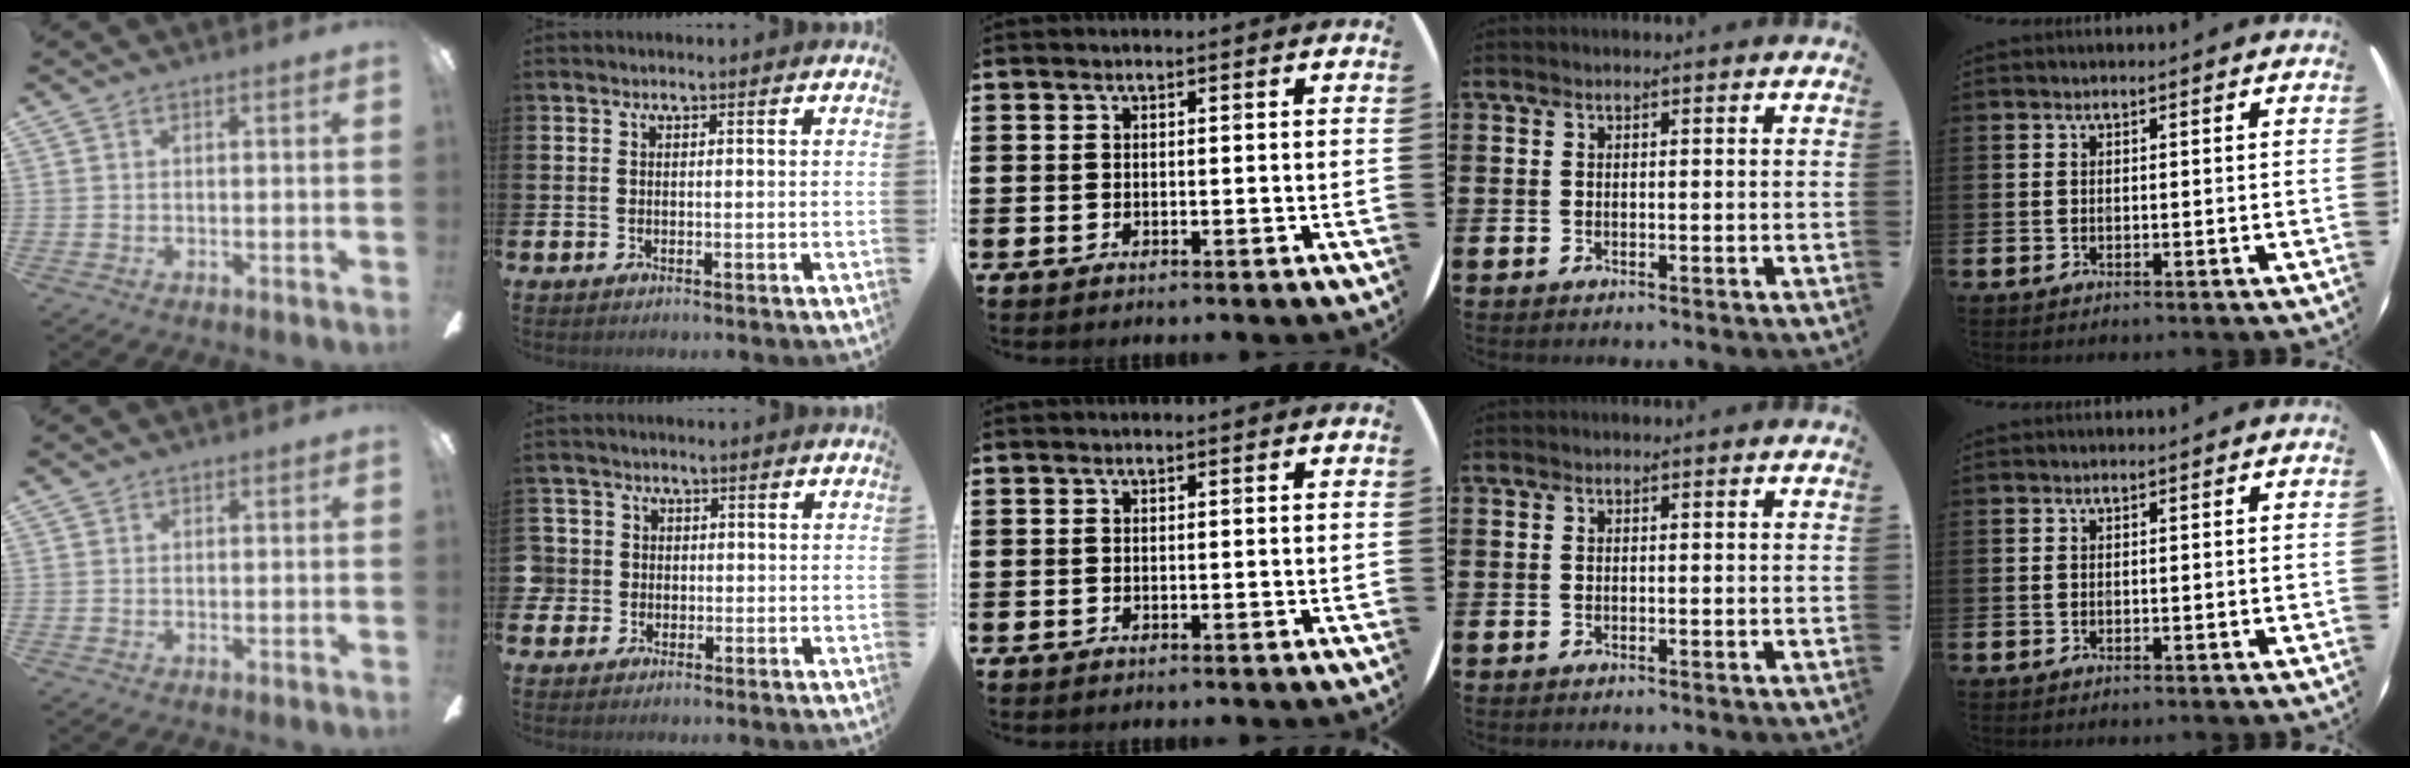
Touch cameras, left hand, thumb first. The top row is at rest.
{"thumb": {"total": 0.6, "force": [0.5, 0.3, -0.1], "torque": [0.004, 0.002, 0.009]}, "index": {"total": 3.0, "force": [0.0, 3.0, 0.1], "torque": [-0.012, 0.010, -0.005]}}